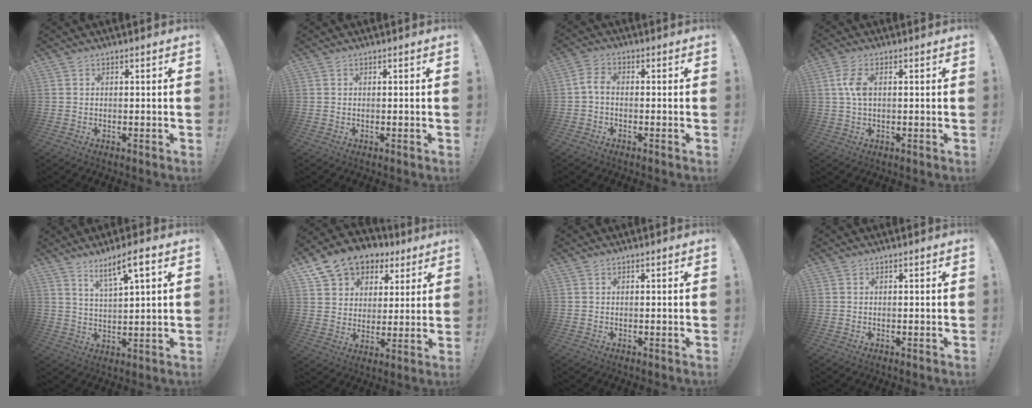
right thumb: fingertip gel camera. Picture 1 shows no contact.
{"total": 0.0}
{"total": 4.0, "force": [-0.9, 2.3, 3.2], "torque": [-0.071, 0.007, -0.018]}
{"total": 5.0, "force": [0.7, 2.2, 4.4], "torque": [-0.089, -0.002, 0.007]}
{"total": 7.8, "force": [5.0, 1.1, 5.9], "torque": [-0.101, -0.021, 0.082]}
{"total": 11.8, "force": [8.0, 7.8, 3.7], "torque": [-0.065, -0.056, 0.153]}
{"total": 0.0}
{"total": 0.0}